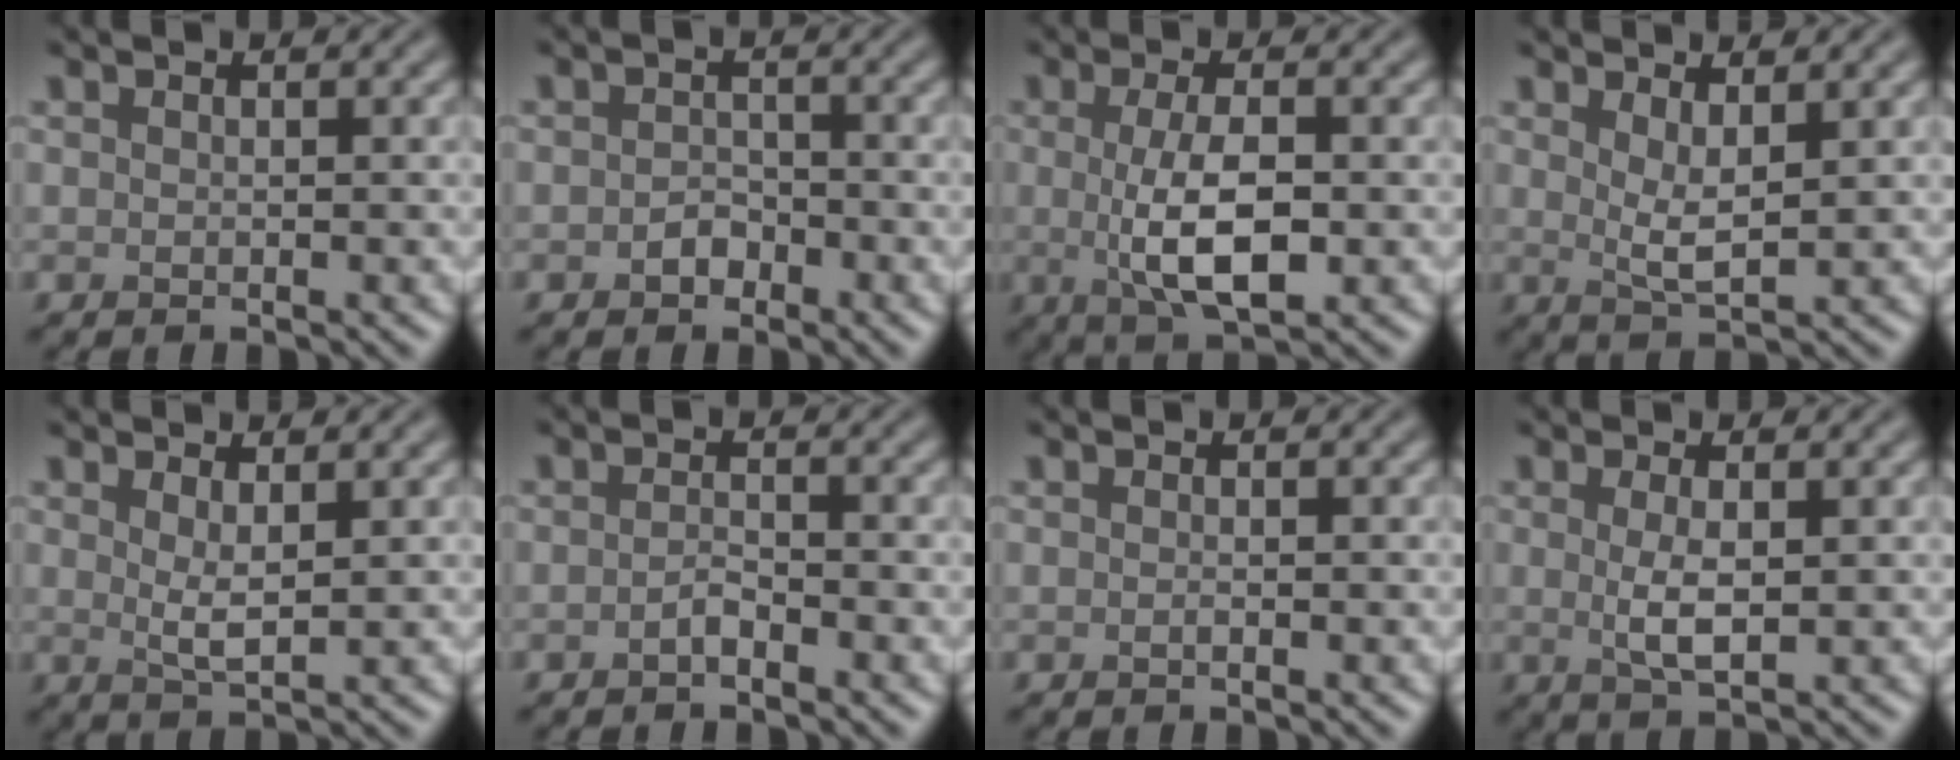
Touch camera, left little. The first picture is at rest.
{"total": 1.6, "force": [-0.8, 1.2, 0.8], "torque": [-0.010, 0.002, -0.017]}
{"total": 5.5, "force": [-0.2, 1.9, 5.2], "torque": [-0.103, -0.005, -0.004]}
{"total": 2.6, "force": [1.3, 0.6, 2.2], "torque": [-0.041, -0.010, 0.025]}
{"total": 2.0, "force": [1.0, 0.4, 1.7], "torque": [-0.033, -0.008, 0.021]}
{"total": 1.0, "force": [-0.7, 0.3, 0.7], "torque": [-0.015, 0.004, -0.014]}
{"total": 0.0}
{"total": 2.5, "force": [0.3, 0.7, 2.4], "torque": [-0.051, -0.004, 0.007]}